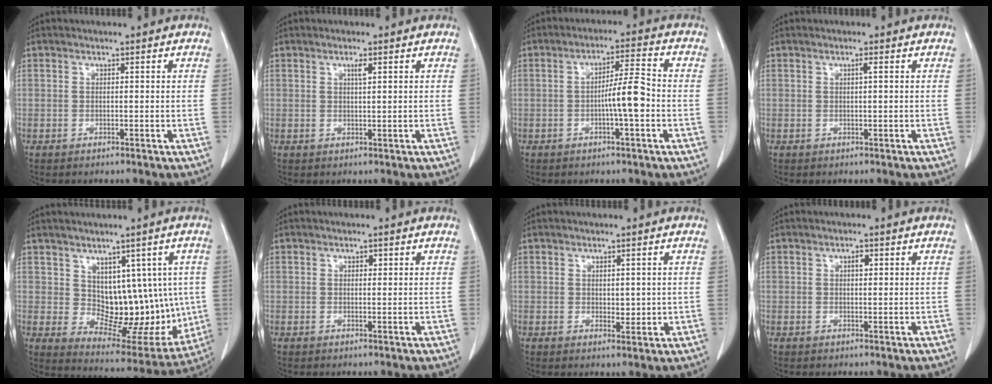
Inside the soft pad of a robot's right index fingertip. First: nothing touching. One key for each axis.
{"total": 1.4, "fx": 0.7, "fy": 0.0, "fz": 1.2, "tx": -0.022, "ty": -0.003, "tz": 0.011}
{"total": 6.4, "fx": -1.4, "fy": 0.3, "fz": 6.2, "tx": -0.107, "ty": 0.008, "tz": -0.024}
{"total": 0.9, "fx": 0.2, "fy": -0.1, "fz": 0.8, "tx": -0.013, "ty": 0.001, "tz": 0.003}
{"total": 12.7, "fx": 1.2, "fy": 7.7, "fz": 10.0, "tx": -0.107, "ty": 0.009, "tz": 0.042}
{"total": 0.7, "fx": 0.3, "fy": 0.4, "fz": 0.5, "tx": -0.007, "ty": -0.002, "tz": 0.005}
{"total": 2.2, "fx": 0.2, "fy": 1.2, "fz": 1.8, "tx": -0.022, "ty": -0.006, "tz": 0.008}
{"total": 1.3, "fx": 0.5, "fy": 0.5, "fz": 1.1, "tx": -0.018, "ty": 0.000, "tz": 0.007}